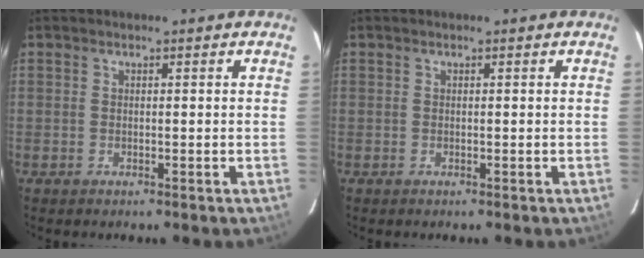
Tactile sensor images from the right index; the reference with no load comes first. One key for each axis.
{"total": 0.0}